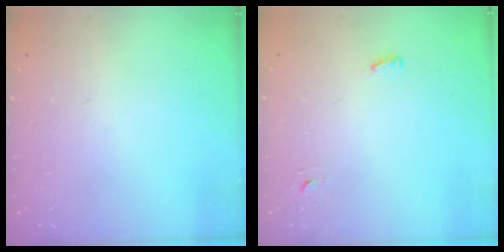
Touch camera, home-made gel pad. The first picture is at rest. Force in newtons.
{"total": 2.8, "press": 2.7, "slide": 0.6}